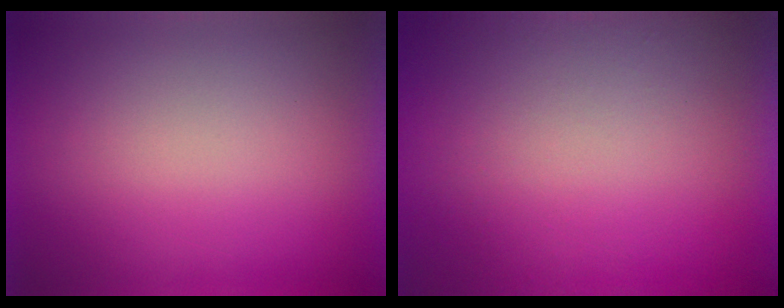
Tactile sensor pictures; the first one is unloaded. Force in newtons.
{"total": 5.2}